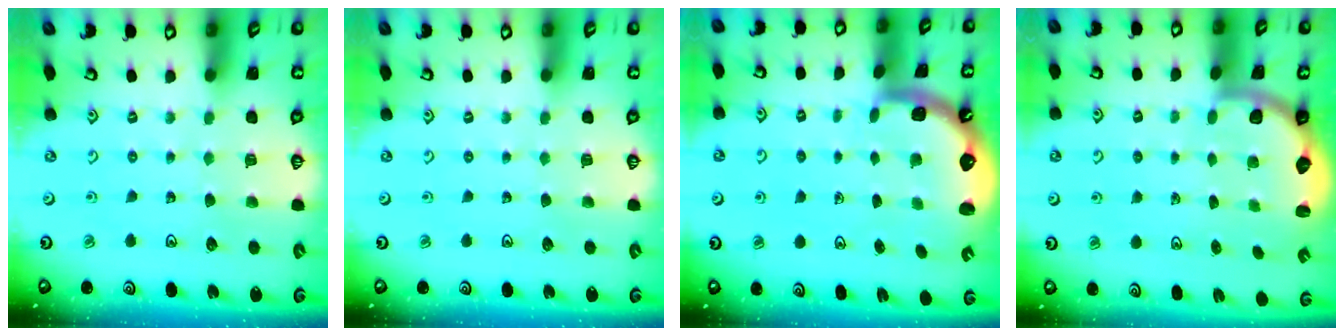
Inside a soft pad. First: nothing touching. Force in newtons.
{"total": 0.0}
{"total": 1.6, "press": 1.5, "slide": 0.6}
{"total": 2.4, "press": 2.1, "slide": 1.3}